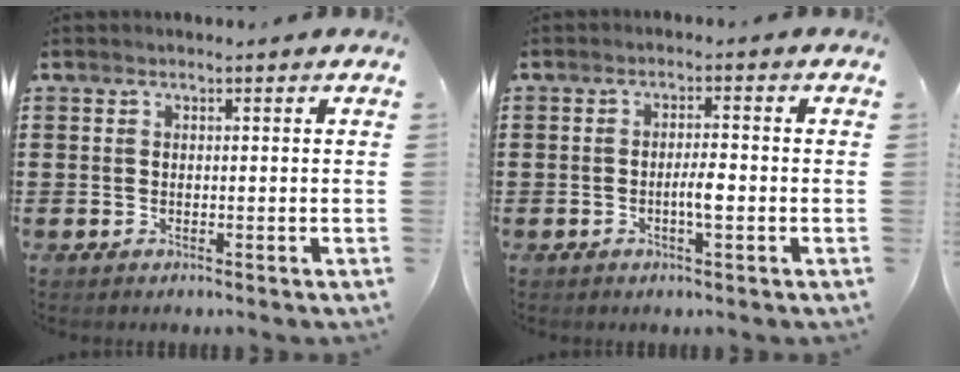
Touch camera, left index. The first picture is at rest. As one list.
[{"total": 3.2, "force": [-0.8, 0.7, 3.0], "torque": [-0.053, 0.004, -0.016]}]